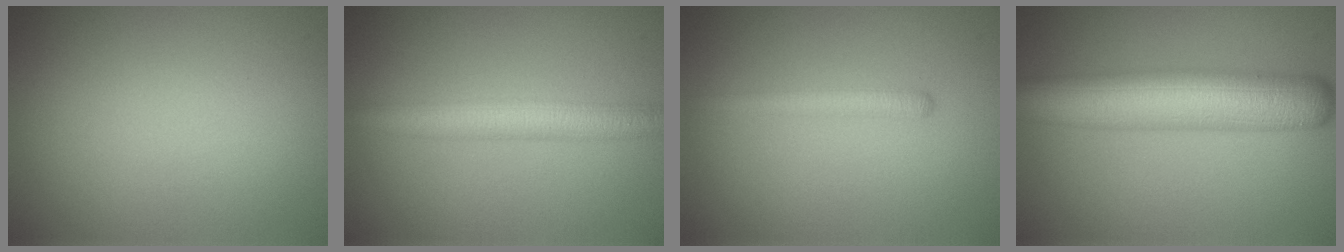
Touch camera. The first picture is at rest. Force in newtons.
{"total": 4.6, "press": 4.6, "slide": 0.1}
{"total": 1.7, "press": 1.7, "slide": 0.2}
{"total": 9.8, "press": 9.8, "slide": 0.2}